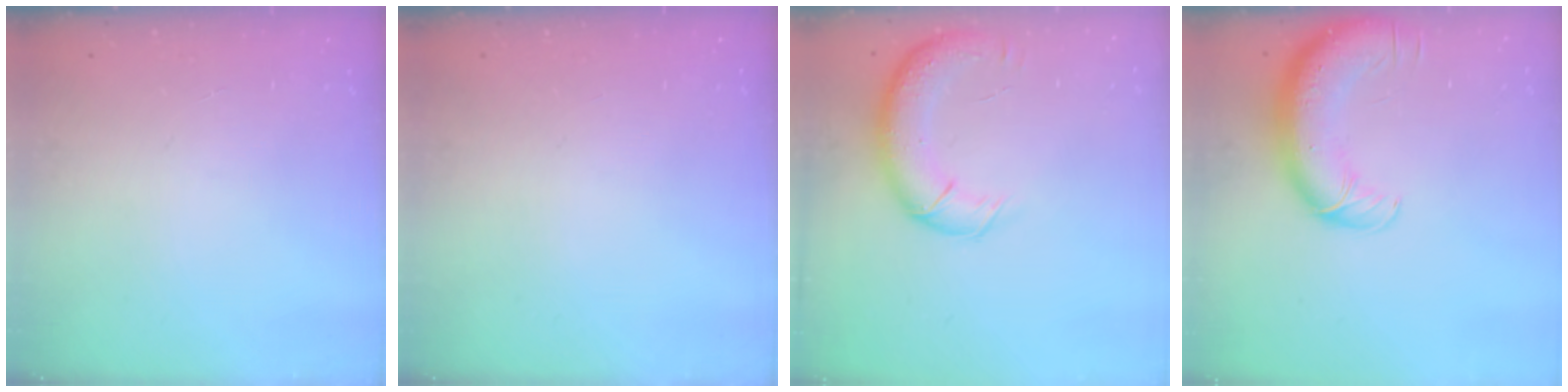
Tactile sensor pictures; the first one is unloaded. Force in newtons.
{"total": 0.0}
{"total": 14.1, "press": 13.5, "slide": 3.8}
{"total": 13.5, "press": 13.0, "slide": 3.6}